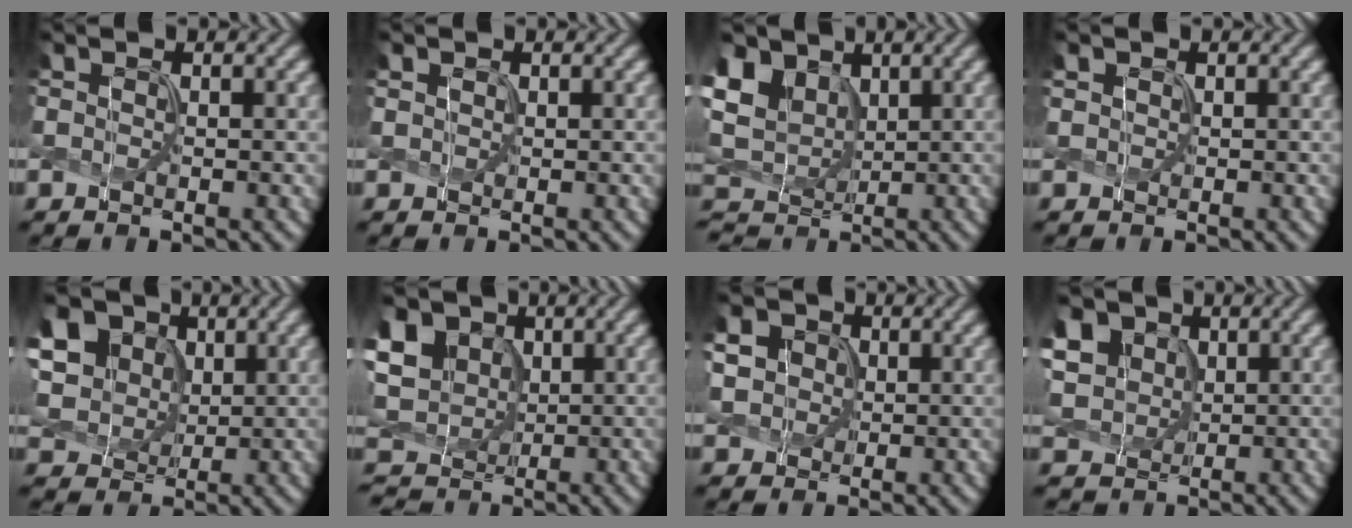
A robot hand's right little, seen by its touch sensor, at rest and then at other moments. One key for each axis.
{"total": 0.7, "fx": 0.4, "fy": 0.5, "fz": 0.1, "tx": -0.004, "ty": 0.001, "tz": 0.010}
{"total": 7.0, "fx": 2.2, "fy": 5.4, "fz": 3.8, "tx": -0.122, "ty": 0.018, "tz": 0.045}
{"total": 0.6, "fx": 0.3, "fy": 0.5, "fz": 0.1, "tx": -0.002, "ty": 0.002, "tz": 0.007}
{"total": 12.2, "fx": 4.6, "fy": 9.5, "fz": 6.0, "tx": -0.156, "ty": 0.025, "tz": 0.083}
{"total": 9.2, "fx": 2.3, "fy": 7.4, "fz": 4.9, "tx": -0.124, "ty": 0.024, "tz": 0.024}
{"total": 5.2, "fx": 1.8, "fy": 4.3, "fz": 2.3, "tx": -0.083, "ty": 0.018, "tz": 0.028}
{"total": 8.5, "fx": 2.8, "fy": 6.7, "fz": 4.4, "tx": -0.113, "ty": 0.021, "tz": 0.045}